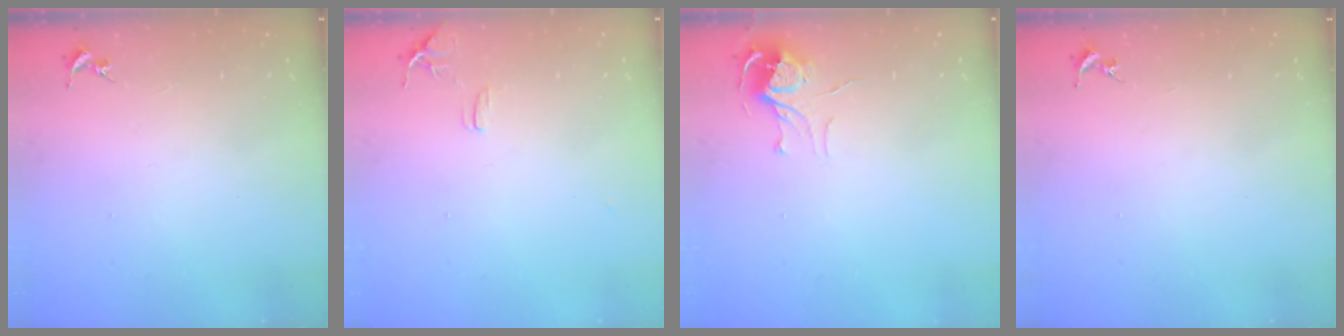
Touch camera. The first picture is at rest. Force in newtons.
{"total": 7.7, "press": 7.7, "slide": 0.7}
{"total": 7.0, "press": 7.0, "slide": 0.6}
{"total": 0.0}